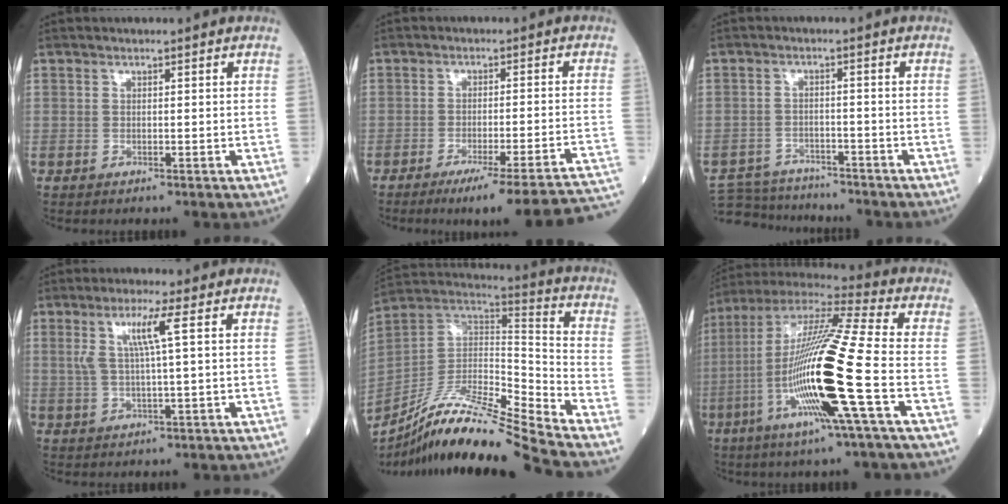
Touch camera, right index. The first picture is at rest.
{"total": 19.9, "force": [-17.8, -1.1, 9.0], "torque": [-0.049, -0.014, -0.223]}
{"total": 7.8, "force": [-7.5, 1.9, 0.5], "torque": [-0.011, 0.002, -0.120]}
{"total": 5.5, "force": [1.7, -0.5, 5.2], "torque": [-0.106, 0.005, 0.035]}
{"total": 19.9, "force": [-16.9, -1.2, 10.4], "torque": [-0.210, -0.002, -0.311]}
{"total": 21.5, "force": [-5.4, -0.4, 20.8], "torque": [-0.425, -0.025, -0.118]}